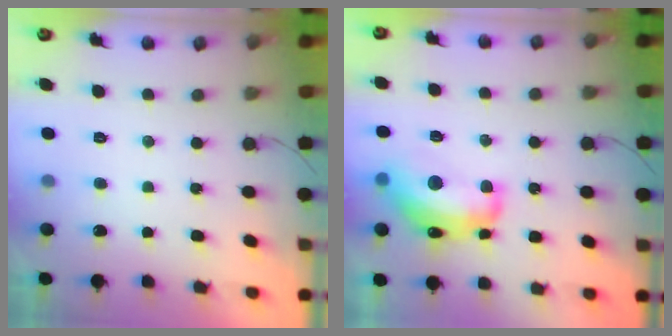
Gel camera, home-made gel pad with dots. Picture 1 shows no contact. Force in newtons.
{"total": 15.5, "press": 15.5, "slide": 0.9}